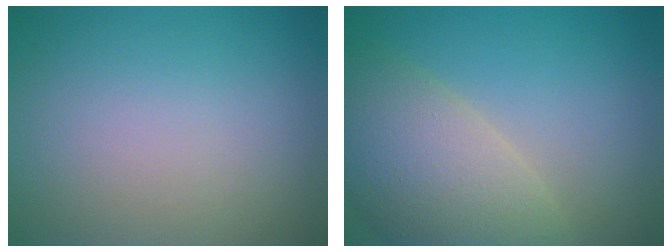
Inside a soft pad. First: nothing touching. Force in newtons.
{"total": 8.1, "press": 8.0, "slide": 1.0}